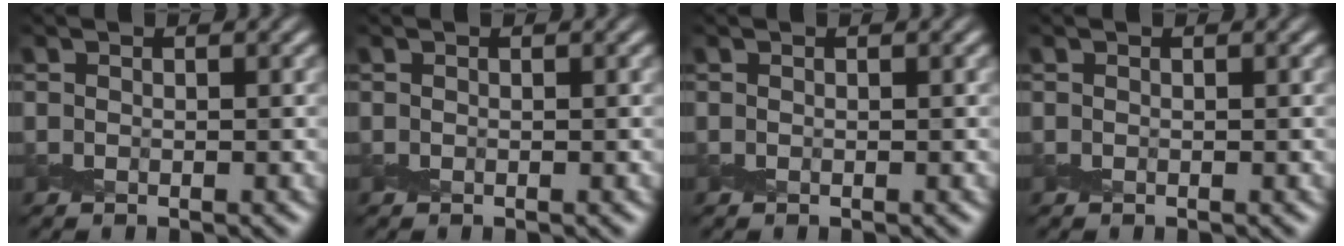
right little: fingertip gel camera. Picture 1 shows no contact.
{"total": 0.0}
{"total": 0.0}
{"total": 0.0}